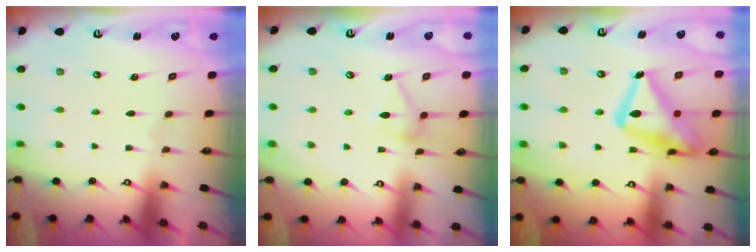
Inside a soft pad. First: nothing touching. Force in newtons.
{"total": 11.2, "press": 11.2, "slide": 0.4}
{"total": 22.8, "press": 22.7, "slide": 1.4}